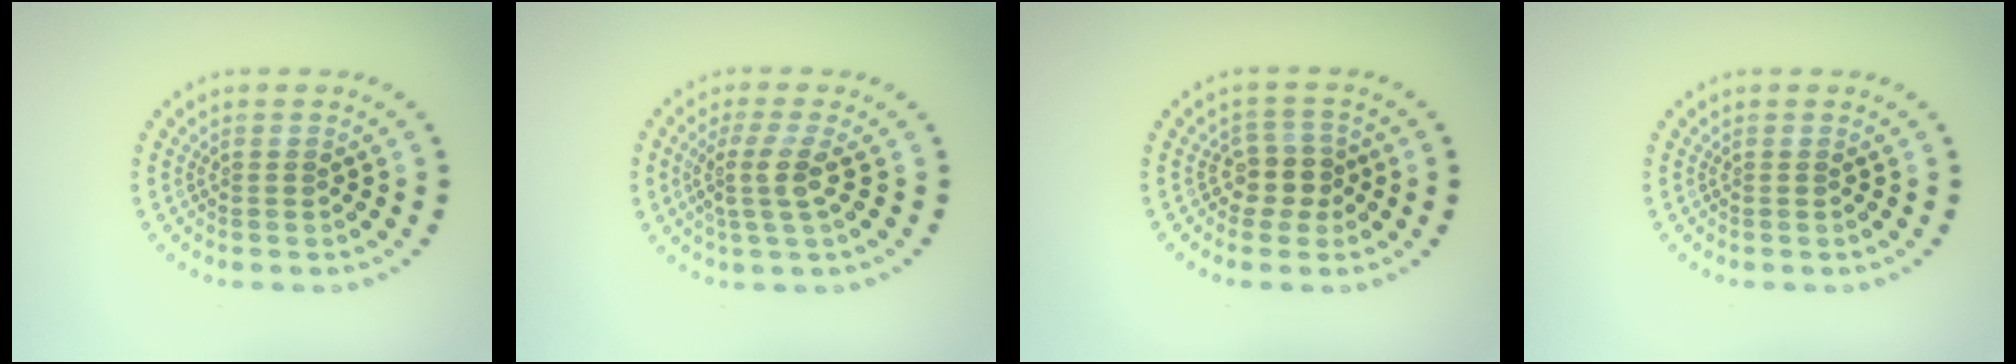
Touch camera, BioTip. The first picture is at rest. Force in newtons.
{"total": 3.1, "press": 2.4, "slide": 2.0}
{"total": 2.7, "press": 2.2, "slide": 1.5}
{"total": 0.0}